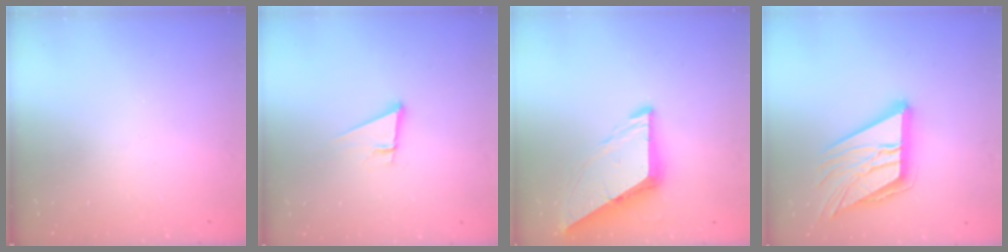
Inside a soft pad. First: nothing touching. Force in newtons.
{"total": 3.7, "press": 3.7, "slide": 0.2}
{"total": 9.1, "press": 9.0, "slide": 1.1}
{"total": 19.1, "press": 19.0, "slide": 2.2}